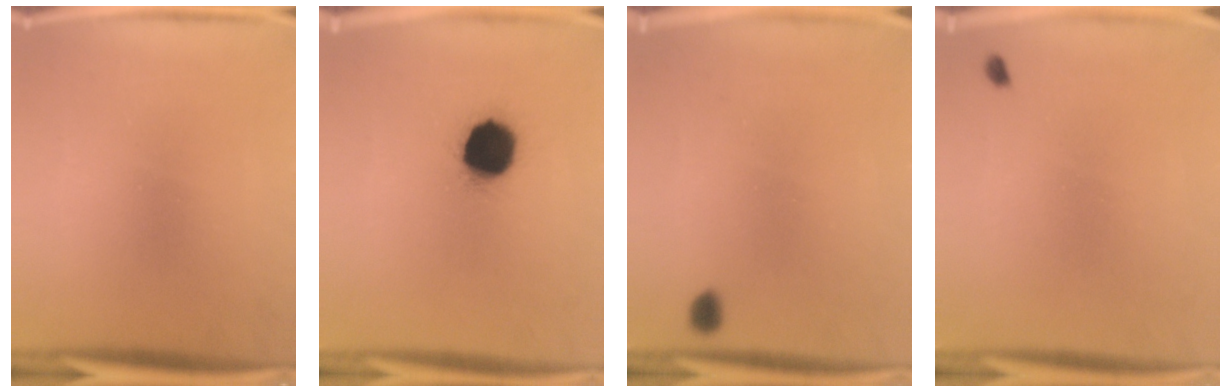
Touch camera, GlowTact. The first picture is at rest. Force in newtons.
{"total": 14.4}
{"total": 1.3}
{"total": 0.8}